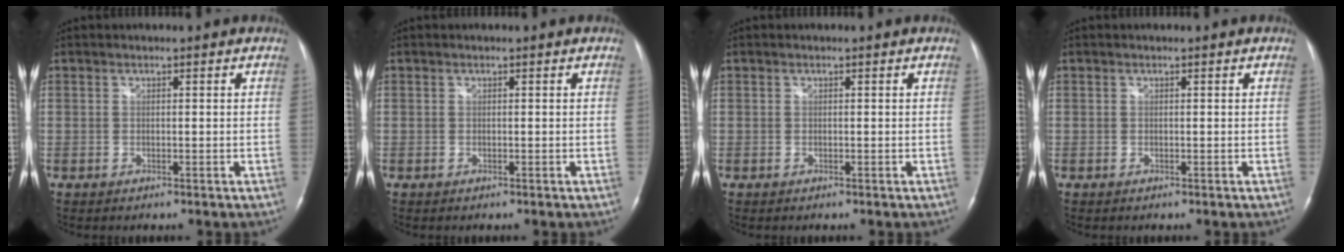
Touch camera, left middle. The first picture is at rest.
{"total": 0.0}
{"total": 0.0}
{"total": 0.0}